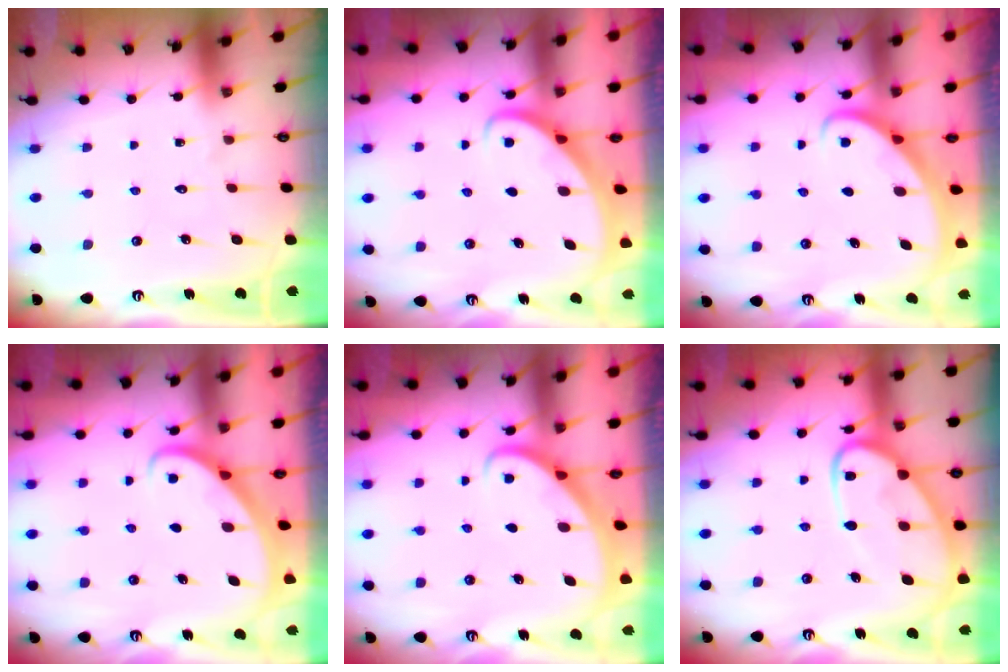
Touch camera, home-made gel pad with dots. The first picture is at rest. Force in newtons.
{"total": 2.7, "press": 2.7, "slide": 0.2}
{"total": 2.8, "press": 2.8, "slide": 0.2}
{"total": 2.9, "press": 2.9, "slide": 0.2}
{"total": 2.6, "press": 2.6, "slide": 0.2}
{"total": 13.1, "press": 13.0, "slide": 0.8}